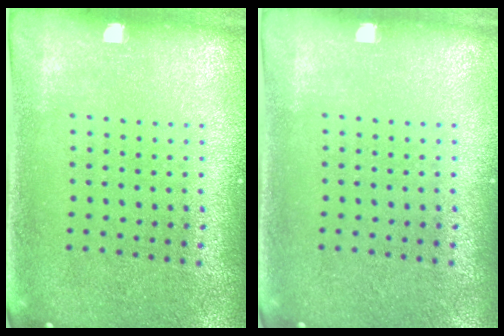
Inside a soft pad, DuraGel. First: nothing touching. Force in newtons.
{"total": 0.0}